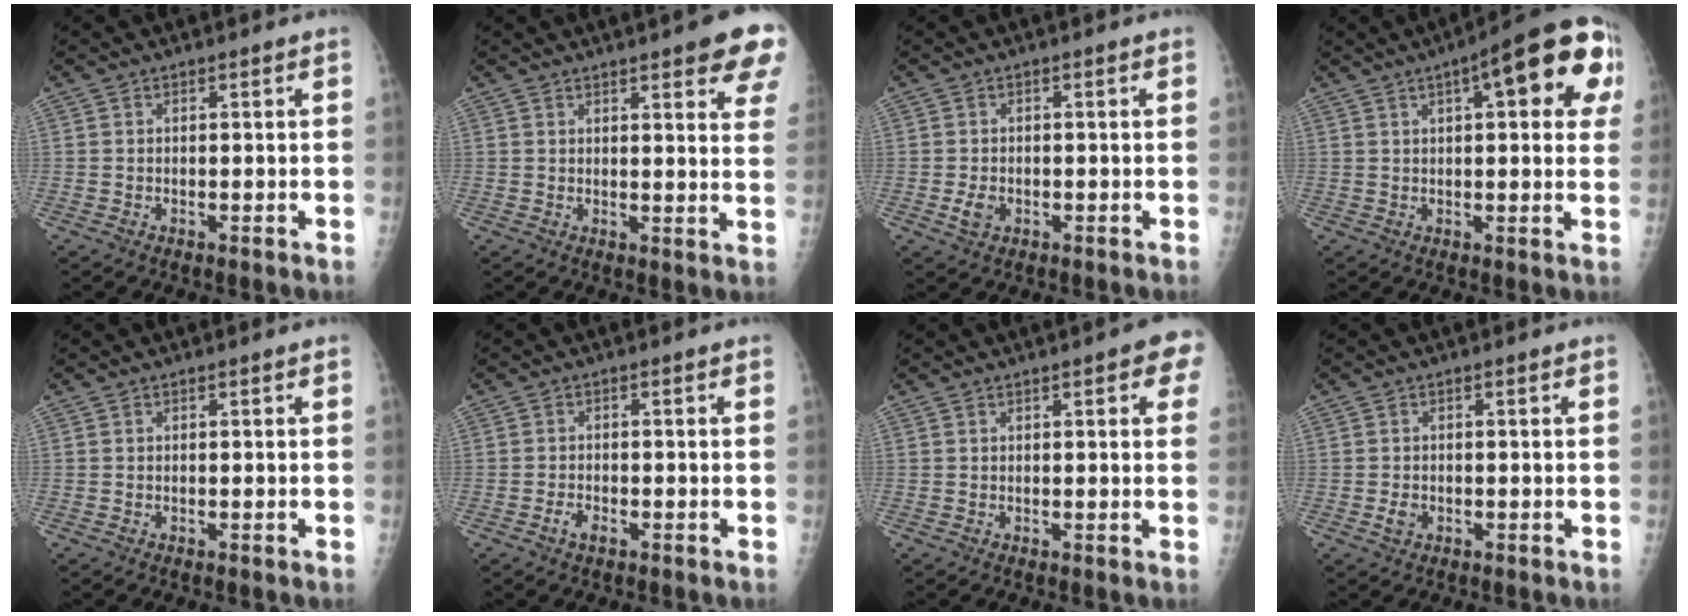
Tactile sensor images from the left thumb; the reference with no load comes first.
{"total": 12.3, "force": [8.0, 2.7, 9.0], "torque": [-0.084, -0.030, 0.083]}
{"total": 2.3, "force": [-0.8, 1.7, 1.4], "torque": [-0.024, -0.001, -0.011]}
{"total": 17.7, "force": [6.0, 5.7, 15.7], "torque": [-0.185, 0.017, 0.069]}
{"total": 0.0}
{"total": 1.9, "force": [-1.2, 1.0, 1.1], "torque": [-0.021, 0.005, -0.022]}
{"total": 5.1, "force": [2.2, 1.5, 4.4], "torque": [-0.032, 0.000, 0.018]}
{"total": 1.6, "force": [-0.6, 1.2, 0.7], "torque": [-0.010, 0.001, -0.009]}